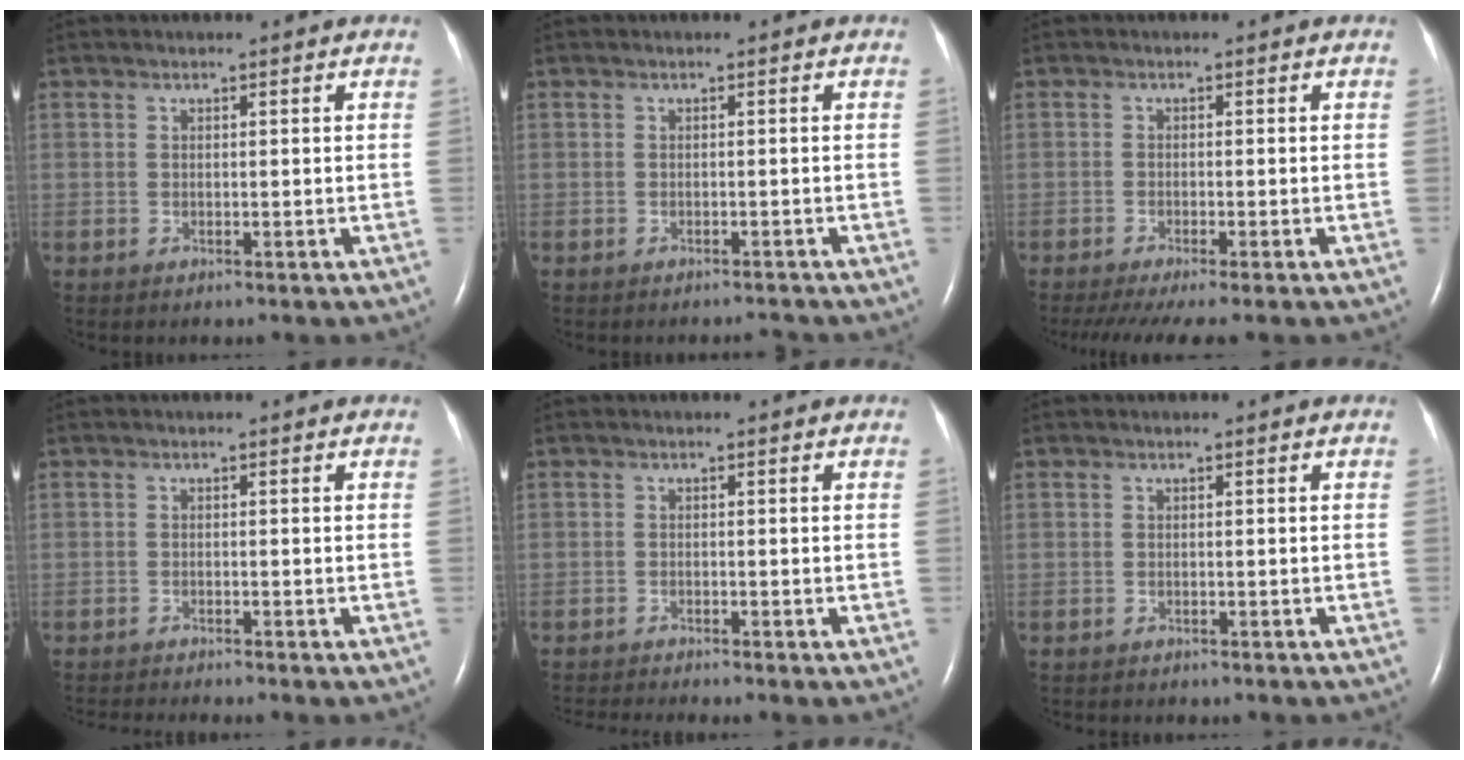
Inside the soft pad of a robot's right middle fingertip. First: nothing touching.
{"total": 1.1, "force": [-1.1, -0.2, -0.1], "torque": [-0.003, -0.007, -0.011]}
{"total": 8.3, "force": [-6.7, 0.3, 4.9], "torque": [-0.068, -0.018, -0.106]}
{"total": 5.2, "force": [-4.8, -0.6, 1.8], "torque": [-0.018, -0.013, -0.074]}
{"total": 4.9, "force": [-4.5, -0.9, 1.6], "torque": [-0.019, -0.013, -0.072]}
{"total": 3.7, "force": [-3.2, 1.0, 1.6], "torque": [-0.025, -0.006, -0.031]}